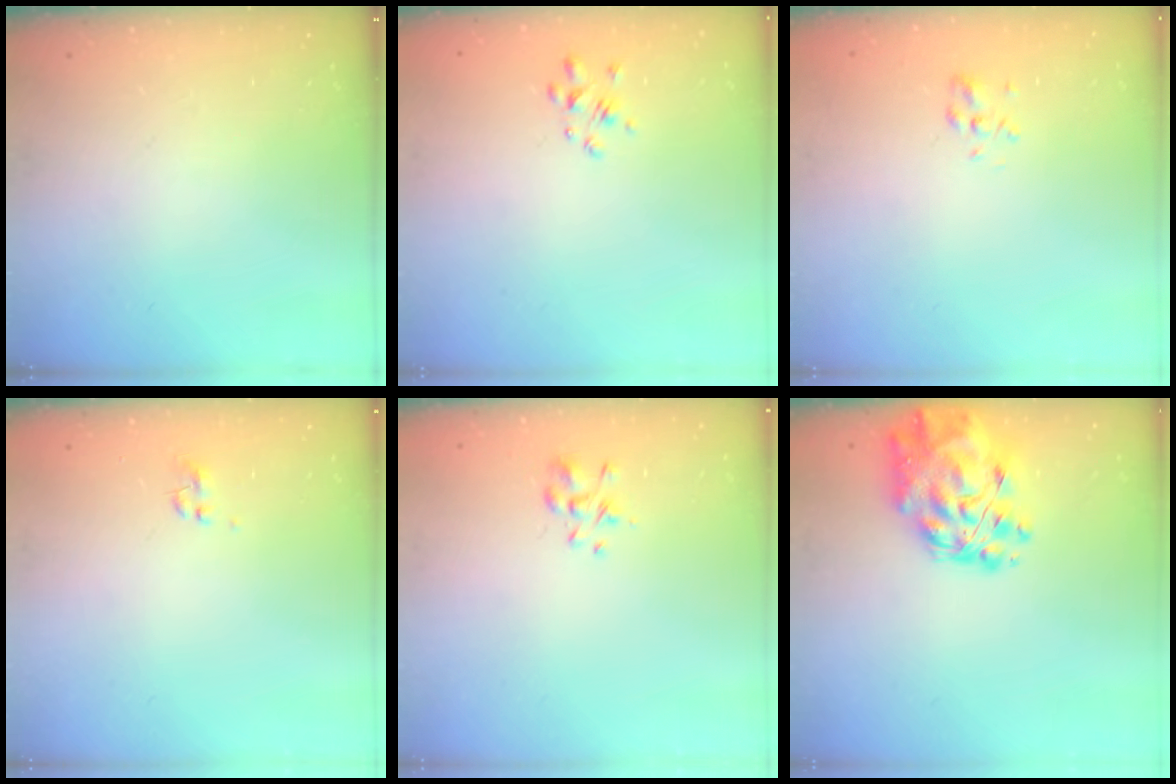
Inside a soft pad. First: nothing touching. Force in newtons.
{"total": 2.7, "press": 2.4, "slide": 1.2}
{"total": 1.4, "press": 1.2, "slide": 0.7}
{"total": 0.0}
{"total": 2.3, "press": 2.1, "slide": 0.9}
{"total": 15.7, "press": 15.0, "slide": 4.9}